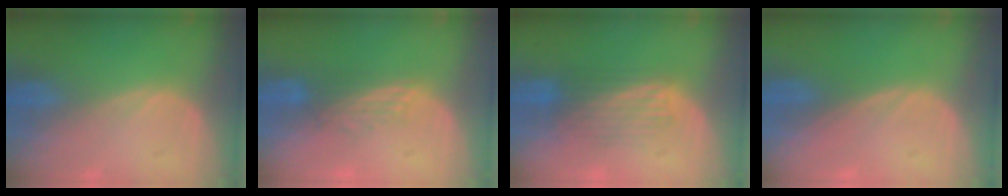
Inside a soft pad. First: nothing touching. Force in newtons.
{"total": 2.8, "press": 2.6, "slide": 1.2}
{"total": 4.7, "press": 4.7, "slide": 0.3}
{"total": 0.0}